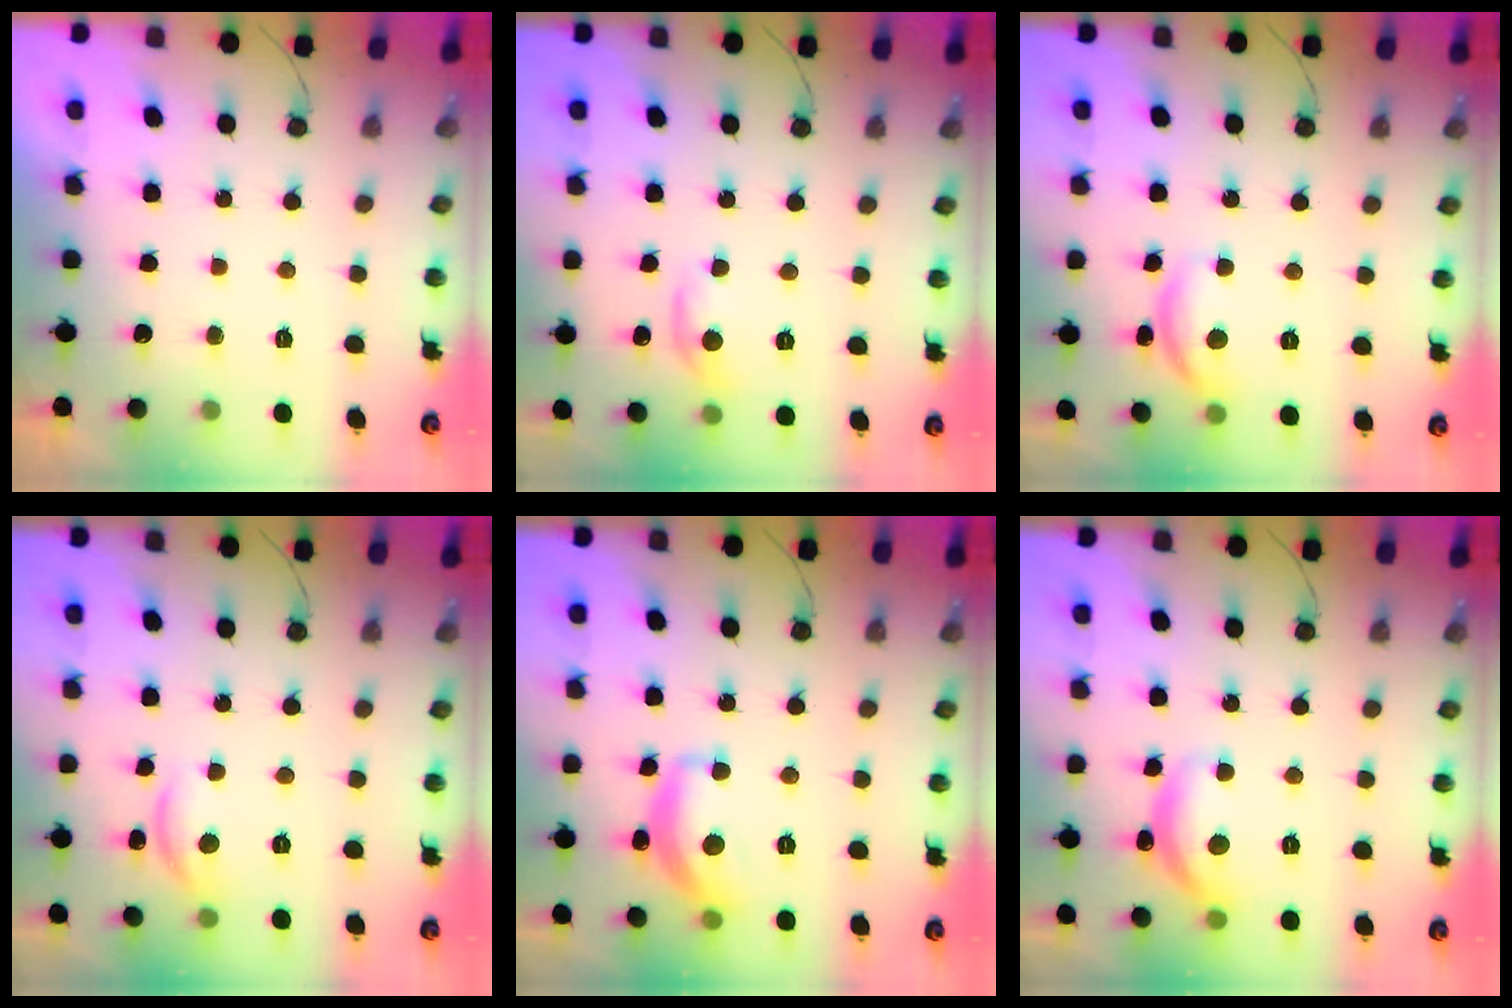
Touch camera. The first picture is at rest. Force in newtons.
{"total": 5.5, "press": 5.5, "slide": 0.4}
{"total": 9.7, "press": 9.7, "slide": 0.5}
{"total": 7.5, "press": 7.5, "slide": 0.7}
{"total": 13.6, "press": 13.6, "slide": 0.7}
{"total": 12.1, "press": 12.0, "slide": 0.5}